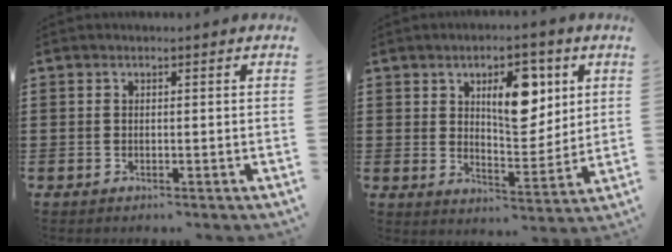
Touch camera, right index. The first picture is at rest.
{"total": 9.3, "force": [3.7, 4.8, 7.1], "torque": [-0.106, -0.001, 0.056]}